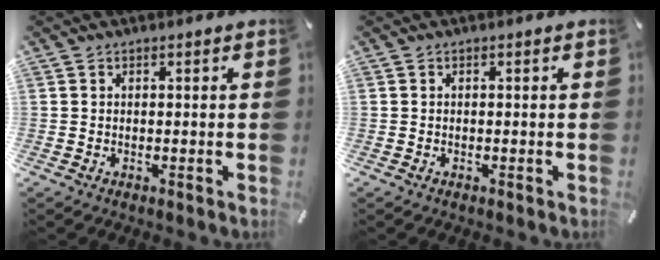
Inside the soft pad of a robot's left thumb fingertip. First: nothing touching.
{"total": 0.0}